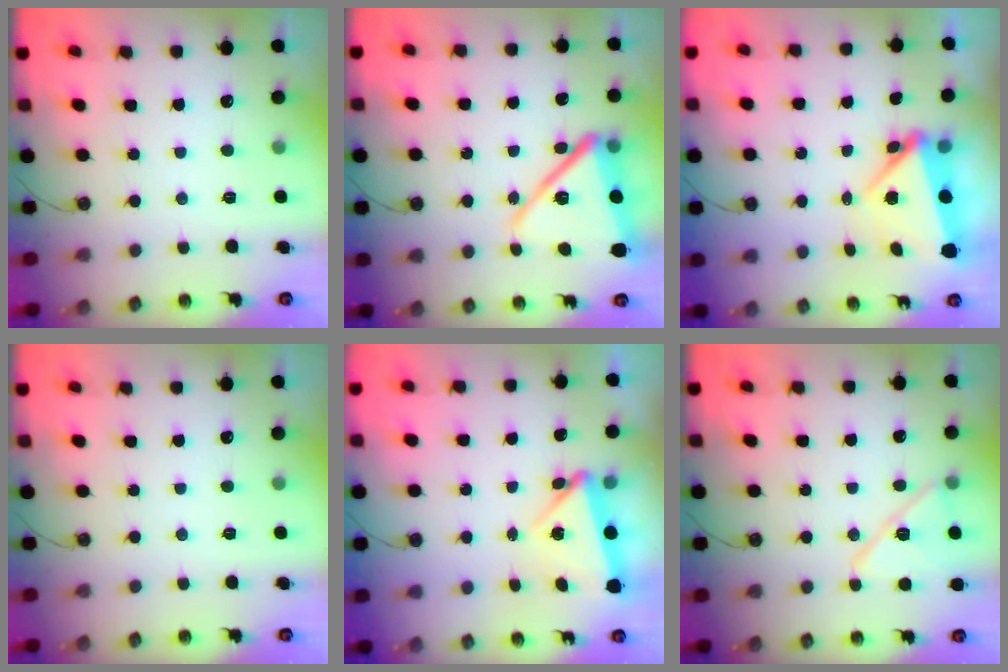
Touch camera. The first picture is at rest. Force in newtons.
{"total": 17.4, "press": 16.9, "slide": 4.2}
{"total": 6.9, "press": 5.8, "slide": 3.7}
{"total": 0.0}
{"total": 10.9, "press": 5.3, "slide": 9.5}
{"total": 12.7, "press": 12.7, "slide": 0.7}